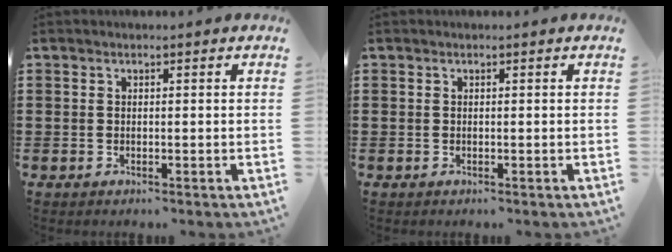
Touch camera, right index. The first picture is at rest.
{"total": 0.0}